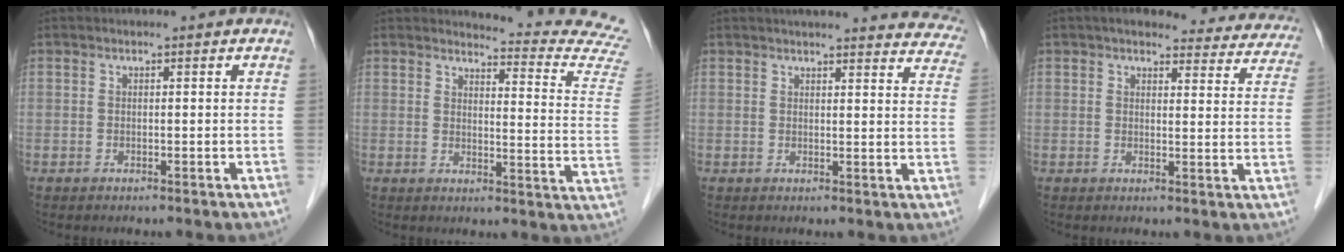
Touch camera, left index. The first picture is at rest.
{"total": 15.3, "force": [15.2, -1.0, 1.2], "torque": [0.004, -0.143, 0.137]}
{"total": 22.3, "force": [20.9, 3.5, 6.9], "torque": [-0.081, -0.042, 0.223]}
{"total": 18.0, "force": [16.5, 4.9, 5.2], "torque": [-0.035, -0.008, 0.170]}